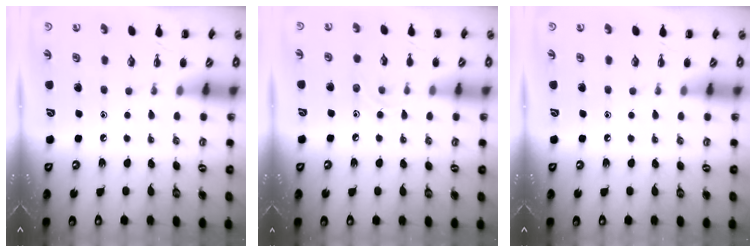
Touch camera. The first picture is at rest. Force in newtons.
{"total": 6.7, "press": 6.6, "slide": 1.1}
{"total": 0.0}